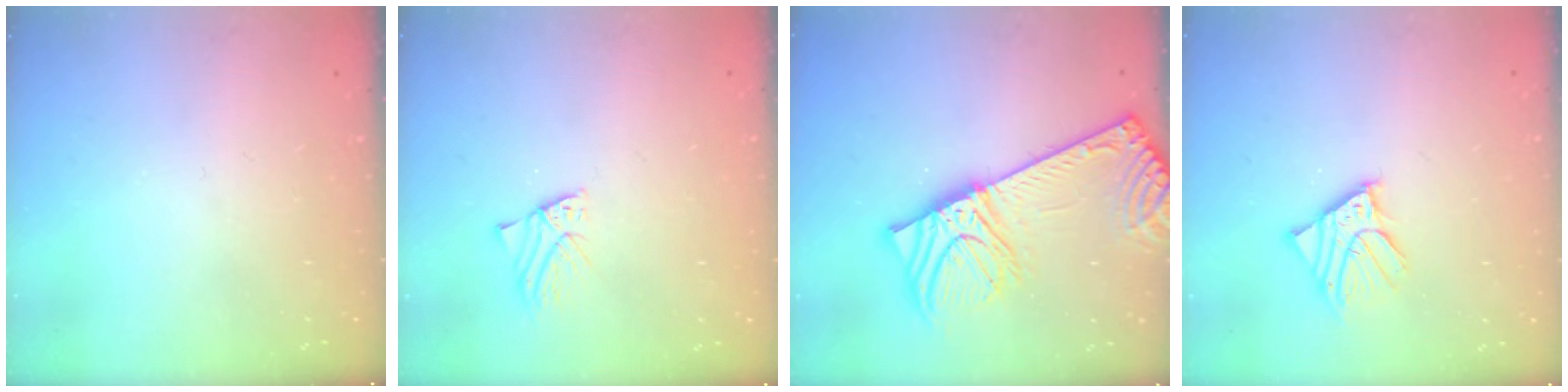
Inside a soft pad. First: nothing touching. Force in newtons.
{"total": 1.4, "press": 1.4, "slide": 0.1}
{"total": 18.3, "press": 17.9, "slide": 3.8}
{"total": 7.8, "press": 7.7, "slide": 1.1}